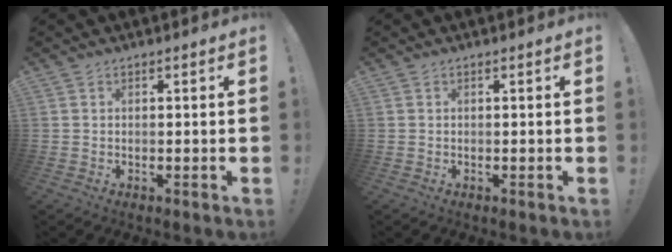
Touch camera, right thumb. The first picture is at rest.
{"total": 0.0}